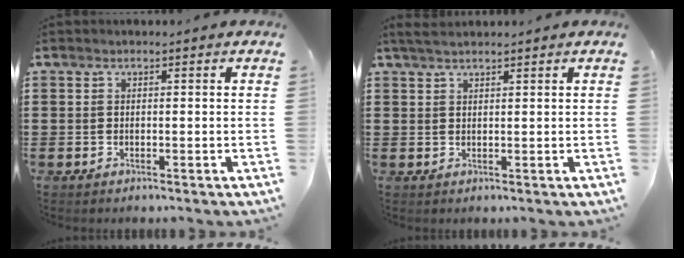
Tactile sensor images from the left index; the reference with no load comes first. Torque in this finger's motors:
{"motor_torque": [0.19, 0.11, 0.10, 0.02]}